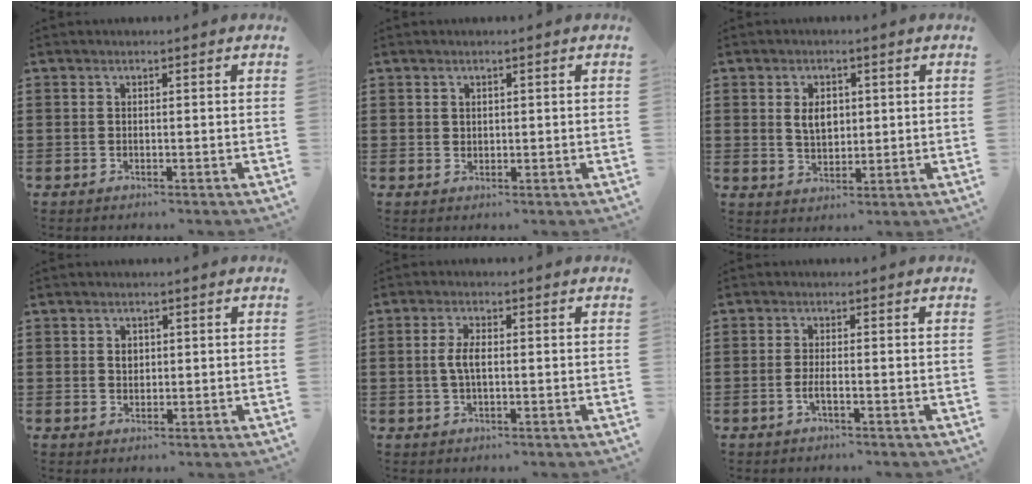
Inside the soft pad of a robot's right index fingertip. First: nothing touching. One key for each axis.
{"total": 0.9, "fx": 0.7, "fy": 0.6, "fz": 0.1, "tx": -0.003, "ty": 0.002, "tz": 0.013}
{"total": 3.9, "fx": 0.7, "fy": 2.6, "fz": 2.7, "tx": -0.053, "ty": 0.008, "tz": 0.010}
{"total": 1.3, "fx": 0.3, "fy": 1.0, "fz": 0.7, "tx": -0.016, "ty": 0.006, "tz": 0.006}
{"total": 3.4, "fx": 0.0, "fy": 1.3, "fz": 3.1, "tx": -0.068, "ty": 0.000, "tz": -0.004}
{"total": 2.0, "fx": -0.8, "fy": 0.3, "fz": 1.8, "tx": -0.040, "ty": -0.004, "tz": -0.016}